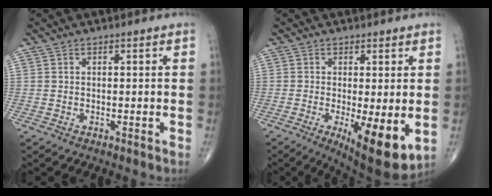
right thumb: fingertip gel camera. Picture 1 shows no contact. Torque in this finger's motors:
{"motor_torque": [1.42, 1.74, 0.64, -0.63, 0.33]}